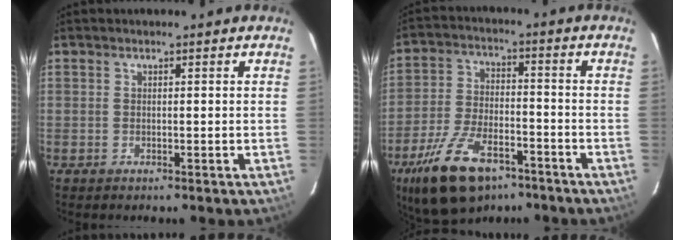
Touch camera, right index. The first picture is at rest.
{"total": 16.2, "force": [-10.3, 7.5, 9.9], "torque": [-0.213, -0.019, -0.179]}